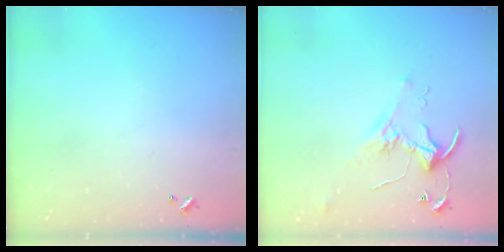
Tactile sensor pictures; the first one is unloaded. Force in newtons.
{"total": 2.1, "press": 2.1, "slide": 0.1}